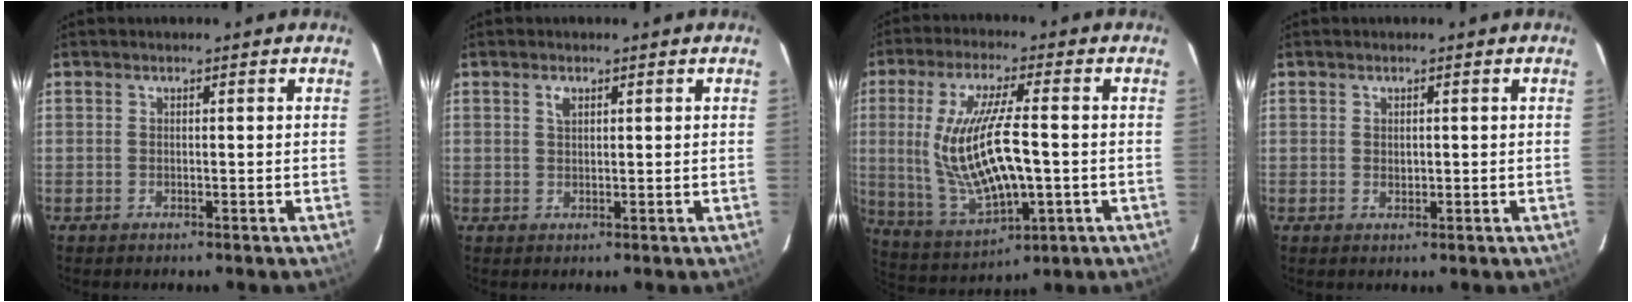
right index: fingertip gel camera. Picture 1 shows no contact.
{"total": 1.5, "force": [0.8, 0.8, 1.0], "torque": [-0.019, 0.004, 0.014]}
{"total": 17.2, "force": [-1.1, 5.4, 16.3], "torque": [-0.310, -0.021, 0.005]}
{"total": 1.1, "force": [0.2, 0.9, 0.6], "torque": [-0.007, 0.000, 0.006]}